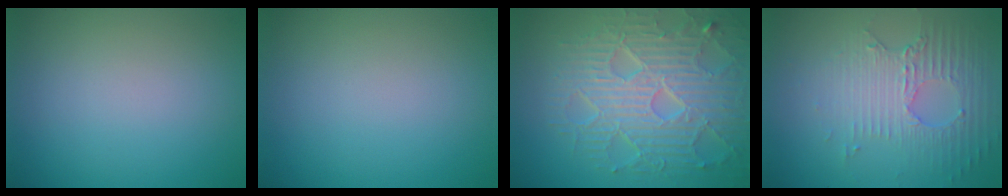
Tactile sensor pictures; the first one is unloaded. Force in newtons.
{"total": 0.0}
{"total": 8.7, "press": 6.2, "slide": 6.1}
{"total": 5.2, "press": 3.3, "slide": 4.0}